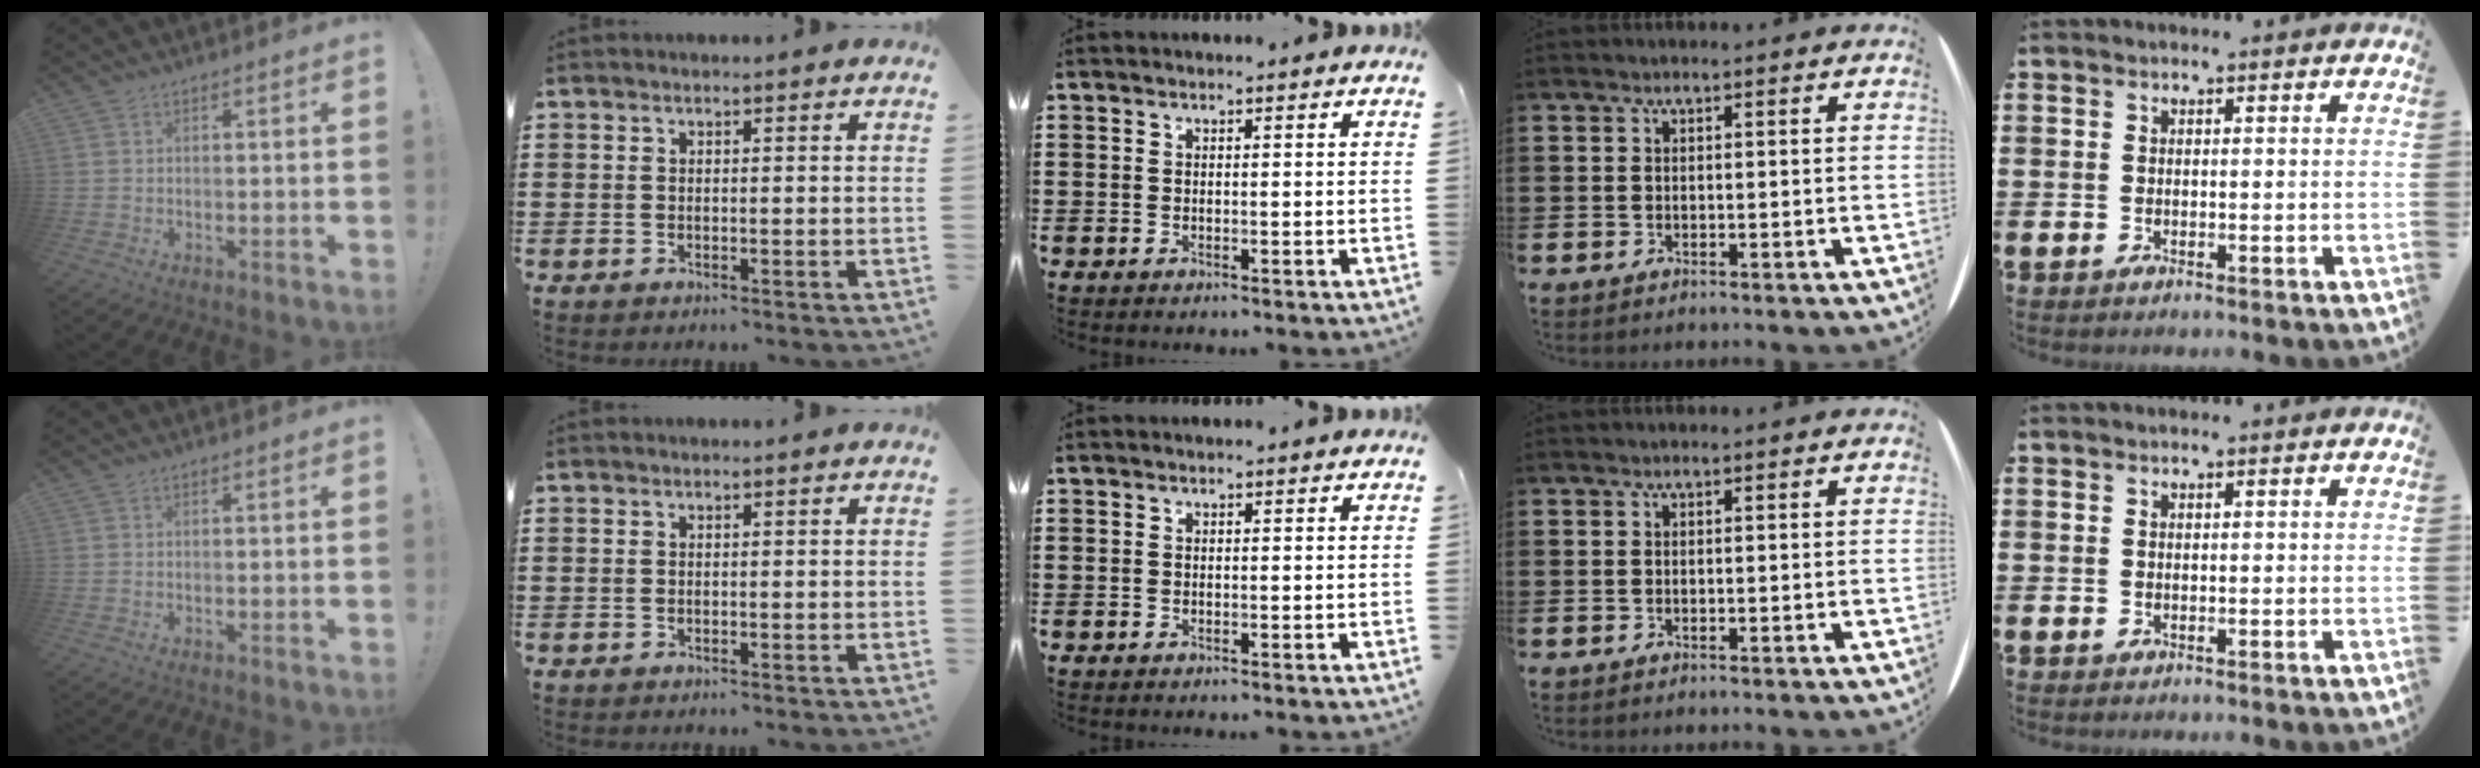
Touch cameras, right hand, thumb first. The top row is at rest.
{}